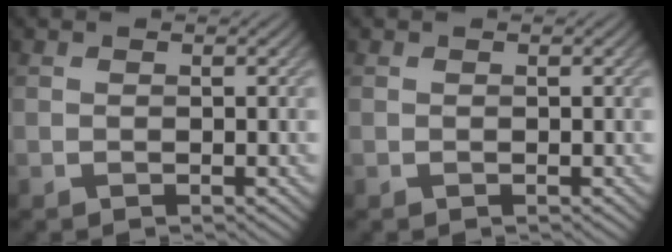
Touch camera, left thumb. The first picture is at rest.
{"total": 0.0}